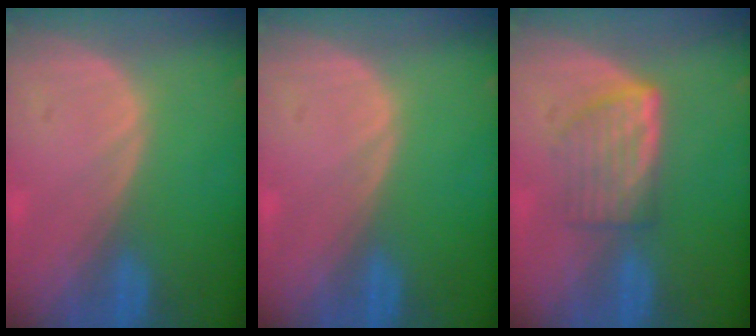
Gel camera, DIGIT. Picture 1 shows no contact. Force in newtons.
{"total": 0.0}
{"total": 5.9, "press": 5.3, "slide": 2.6}